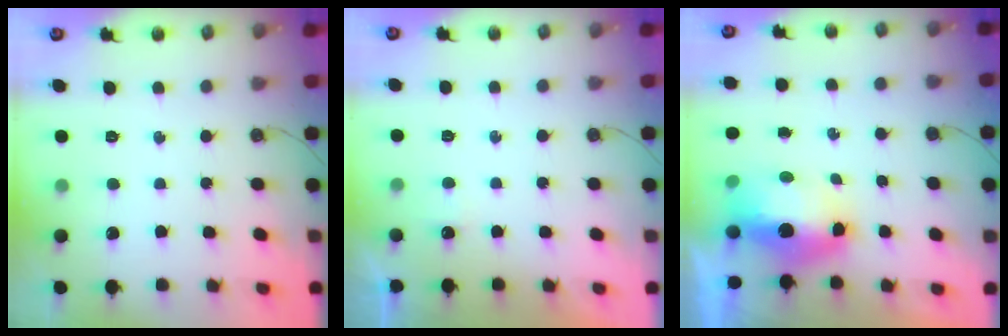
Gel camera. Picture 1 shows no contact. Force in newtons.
{"total": 2.2, "press": 2.1, "slide": 0.4}
{"total": 8.6, "press": 8.5, "slide": 1.1}